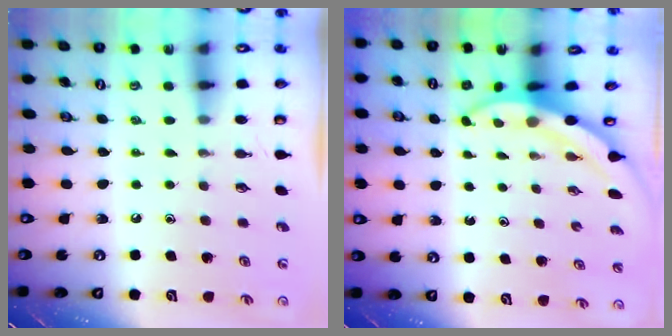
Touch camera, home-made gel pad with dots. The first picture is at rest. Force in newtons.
{"total": 4.8, "press": 4.7, "slide": 0.2}